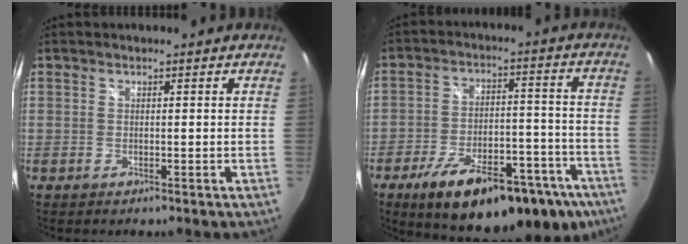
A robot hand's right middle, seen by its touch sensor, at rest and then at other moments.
{"total": 25.5, "force": [-17.0, 9.6, 16.3], "torque": [-0.250, -0.010, -0.224]}